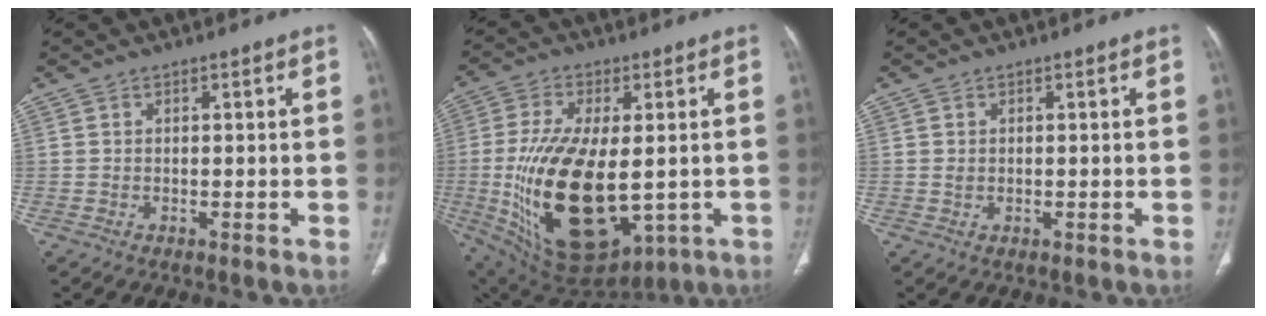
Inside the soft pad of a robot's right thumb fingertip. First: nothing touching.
{"total": 23.5, "force": [-2.5, 11.8, 20.1], "torque": [-0.388, -0.026, -0.010]}
{"total": 0.8, "force": [0.1, 0.7, 0.5], "torque": [-0.010, -0.001, 0.004]}